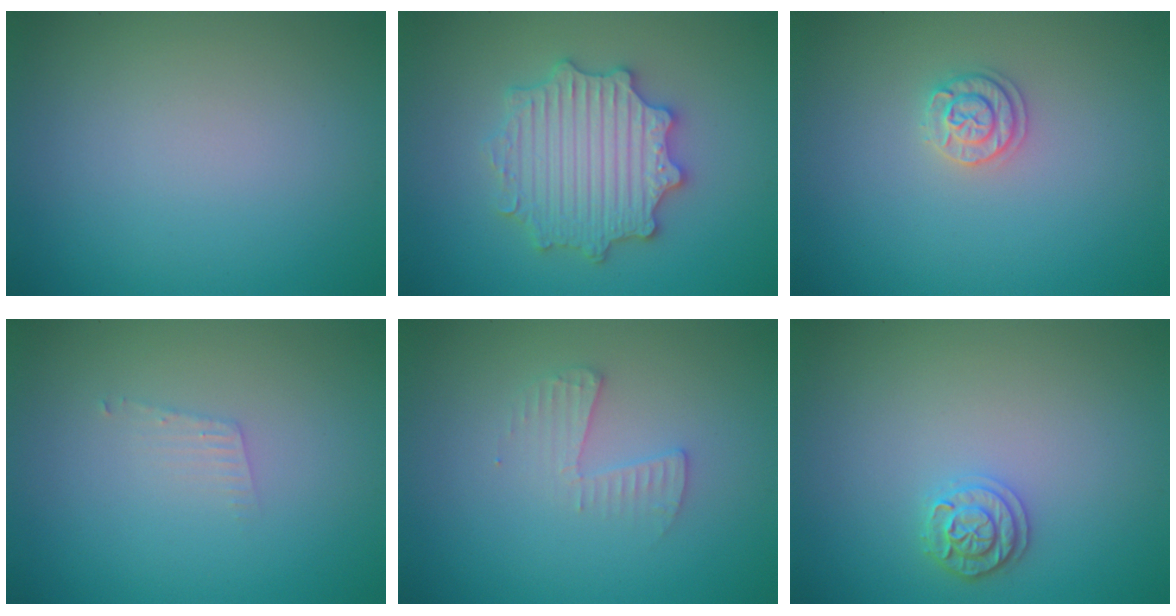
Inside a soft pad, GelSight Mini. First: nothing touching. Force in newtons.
{"total": 5.6, "press": 5.5, "slide": 1.0}
{"total": 1.8, "press": 1.7, "slide": 0.3}
{"total": 0.9, "press": 0.9, "slide": 0.1}
{"total": 1.6, "press": 1.6, "slide": 0.1}
{"total": 1.9, "press": 1.9, "slide": 0.3}